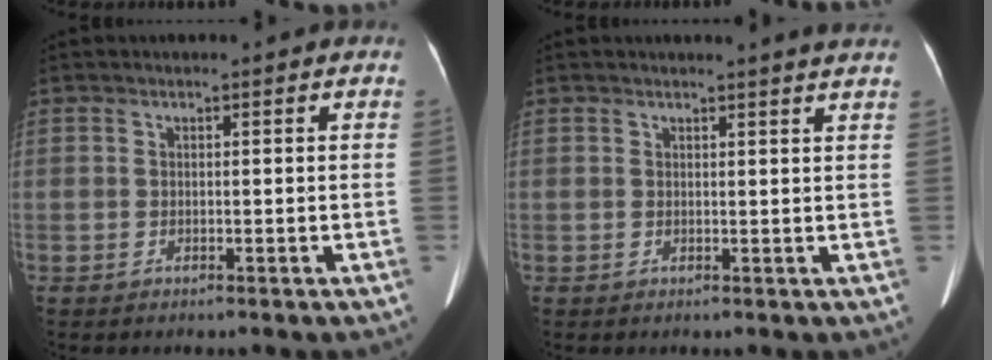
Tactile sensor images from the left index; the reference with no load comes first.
{"total": 3.5, "force": [3.2, -0.6, 1.2], "torque": [-0.018, -0.004, 0.025]}